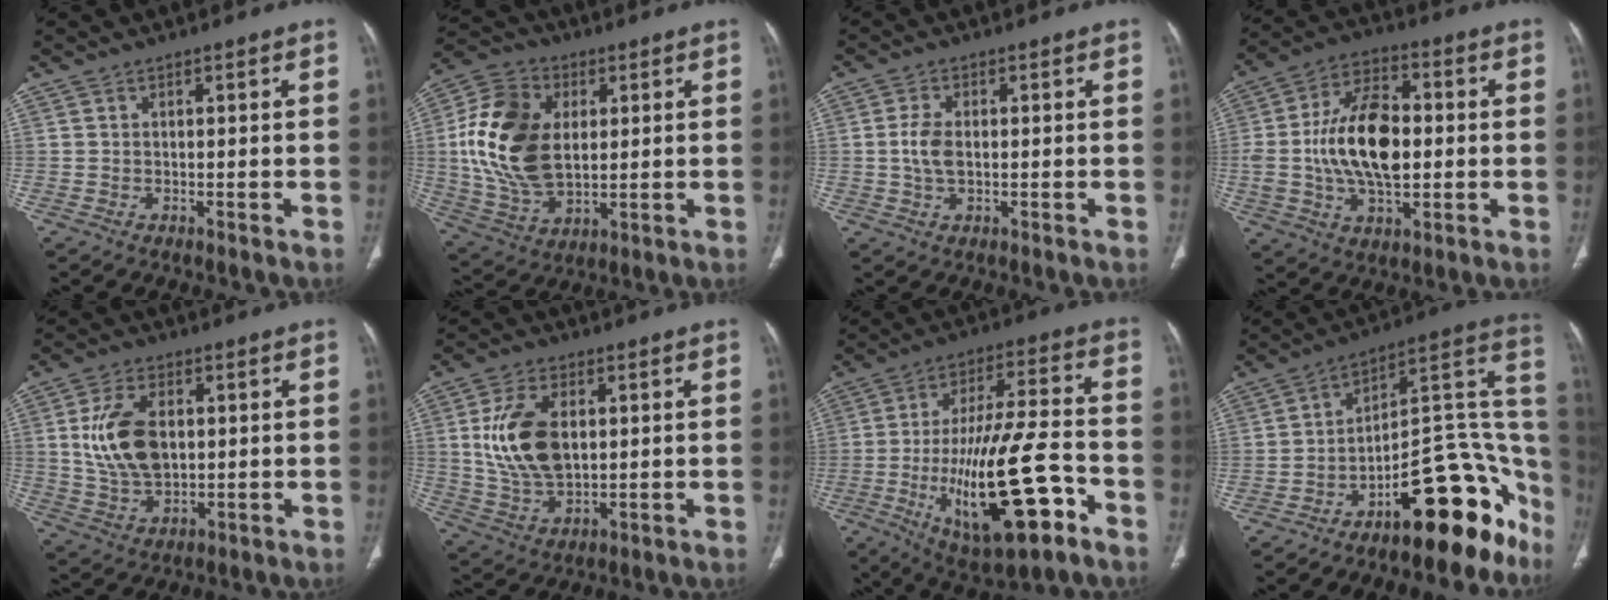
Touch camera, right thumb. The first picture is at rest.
{"total": 19.0, "force": [2.6, 12.5, 14.0], "torque": [-0.258, -0.004, 0.054]}
{"total": 4.2, "force": [-0.1, 2.4, 3.5], "torque": [-0.075, 0.004, -0.002]}
{"total": 17.3, "force": [-0.2, 9.7, 14.4], "torque": [-0.251, 0.018, -0.003]}
{"total": 12.2, "force": [1.7, 7.5, 9.4], "torque": [-0.171, -0.006, 0.040]}
{"total": 13.7, "force": [2.1, 8.3, 10.8], "torque": [-0.197, -0.009, 0.048]}
{"total": 23.6, "force": [-8.1, 7.5, 20.8], "torque": [-0.385, 0.023, -0.119]}
{"total": 23.2, "force": [-13.0, 9.0, 17.0], "torque": [-0.130, 0.129, -0.193]}